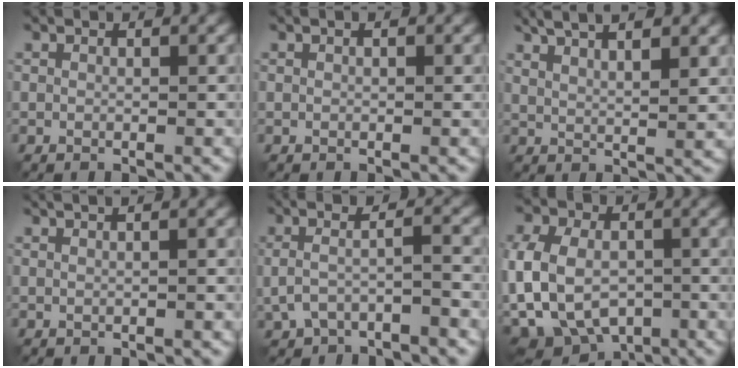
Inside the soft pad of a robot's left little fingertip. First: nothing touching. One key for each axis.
{"total": 0.6, "fx": 0.2, "fy": 0.2, "fz": 0.5, "tx": -0.011, "ty": -0.001, "tz": 0.003}
{"total": 7.0, "fx": 4.4, "fy": 2.2, "fz": 5.0, "tx": -0.069, "ty": 0.021, "tz": 0.054}
{"total": 3.2, "fx": 1.6, "fy": 1.6, "fz": 2.3, "tx": -0.024, "ty": 0.026, "tz": 0.007}
{"total": 4.1, "fx": -1.1, "fy": 1.5, "fz": 3.7, "tx": -0.069, "ty": 0.000, "tz": -0.025}
{"total": 13.3, "fx": -4.8, "fy": 9.8, "fz": 7.6, "tx": -0.167, "ty": -0.018, "tz": -0.091}